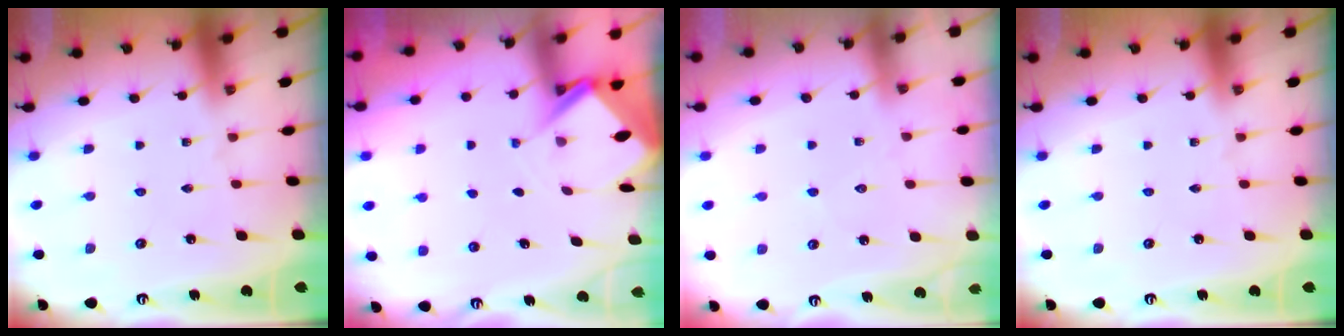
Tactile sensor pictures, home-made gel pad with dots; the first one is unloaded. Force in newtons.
{"total": 4.2, "press": 4.2, "slide": 0.4}
{"total": 2.9, "press": 2.8, "slide": 0.3}
{"total": 0.0}